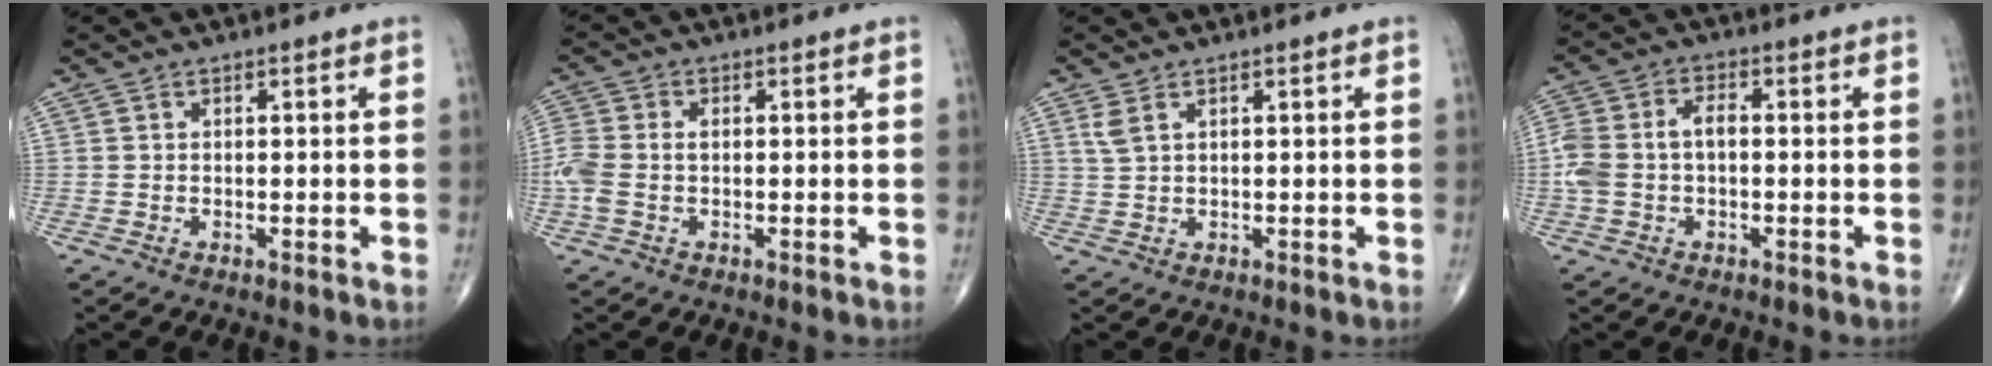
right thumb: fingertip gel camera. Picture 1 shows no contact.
{"total": 6.0, "force": [-0.4, 3.9, 4.6], "torque": [-0.133, 0.015, -0.009]}
{"total": 2.2, "force": [1.2, 0.8, 1.6], "torque": [-0.041, 0.006, 0.035]}
{"total": 8.1, "force": [-0.5, 5.0, 6.4], "torque": [-0.153, 0.028, -0.013]}